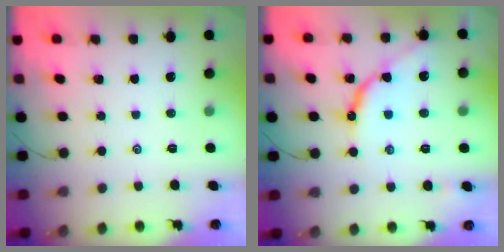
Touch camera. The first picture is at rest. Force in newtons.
{"total": 9.2, "press": 9.2, "slide": 0.9}